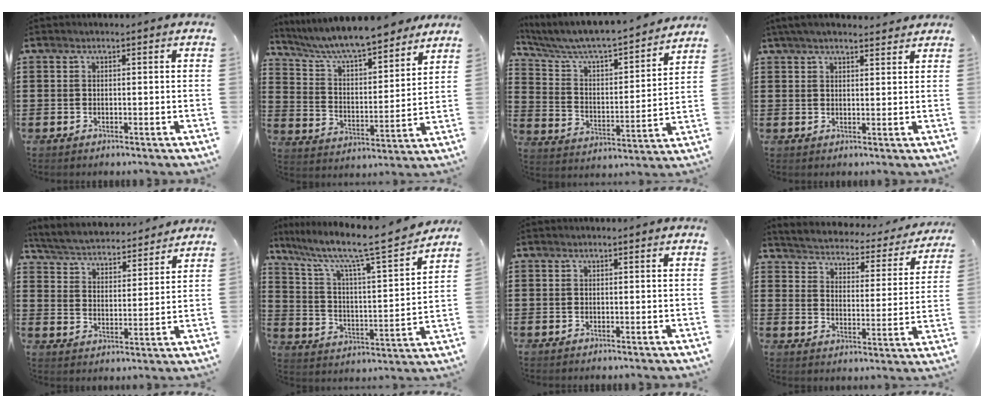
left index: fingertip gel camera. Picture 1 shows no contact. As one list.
[{"total": 7.4, "force": [6.9, 0.7, 2.8], "torque": [-0.082, -0.042, 0.118]}, {"total": 5.0, "force": [4.6, 0.5, 2.0], "torque": [-0.066, -0.048, 0.068]}, {"total": 3.5, "force": [3.1, 0.5, 1.5], "torque": [-0.038, 0.000, 0.059]}, {"total": 4.3, "force": [4.2, 0.0, 0.6], "torque": [-0.036, -0.033, 0.068]}, {"total": 9.1, "force": [7.5, 0.4, 5.1], "torque": [-0.125, -0.063, 0.113]}, {"total": 0.0}, {"total": 2.6, "force": [2.6, -0.1, 0.3], "torque": [-0.027, -0.031, 0.034]}]